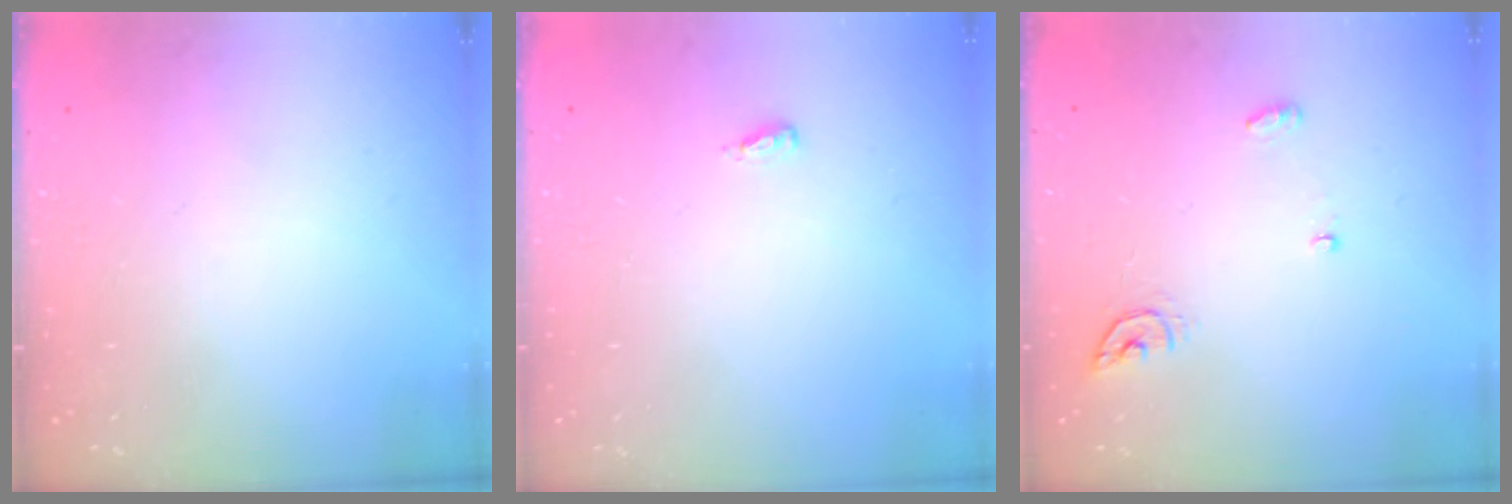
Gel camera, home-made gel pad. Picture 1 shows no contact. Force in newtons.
{"total": 3.7, "press": 3.6, "slide": 1.0}
{"total": 4.8, "press": 4.8, "slide": 0.4}